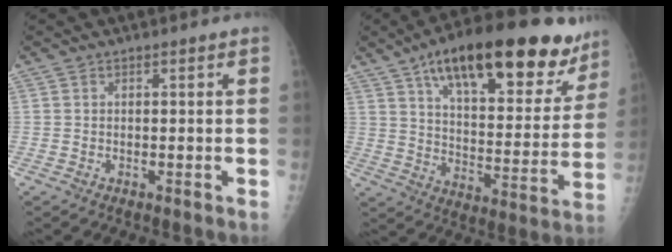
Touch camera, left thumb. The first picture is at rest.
{"total": 27.8, "force": [17.4, 10.4, 19.0], "torque": [-0.241, -0.039, 0.259]}